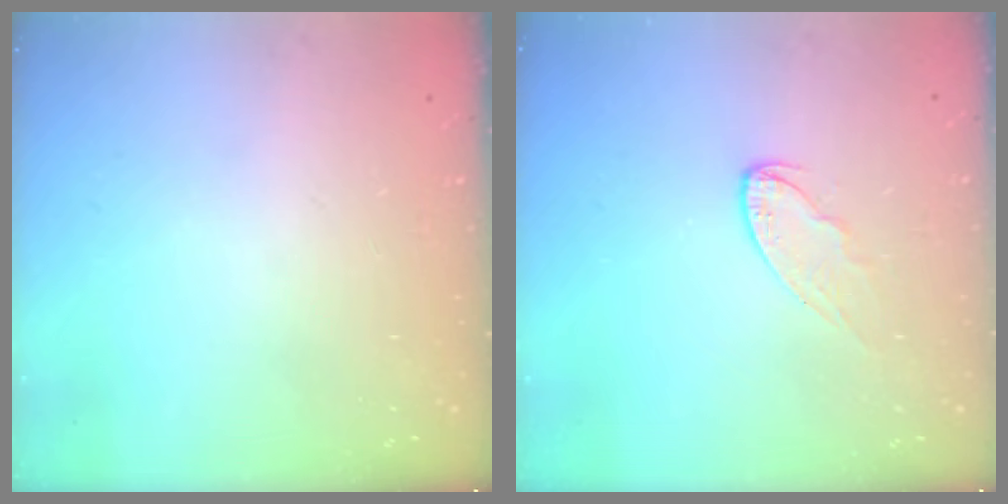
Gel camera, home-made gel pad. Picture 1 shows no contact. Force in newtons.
{"total": 6.6, "press": 6.6, "slide": 0.4}